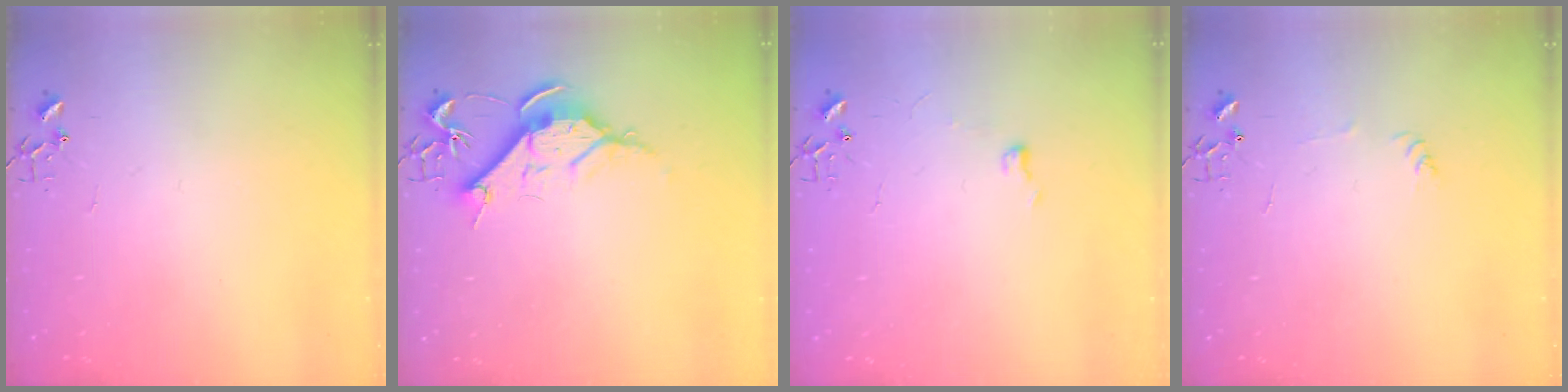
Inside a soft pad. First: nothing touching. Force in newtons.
{"total": 10.1, "press": 10.1, "slide": 0.6}
{"total": 4.7, "press": 4.7, "slide": 0.6}
{"total": 3.6, "press": 3.6, "slide": 0.4}